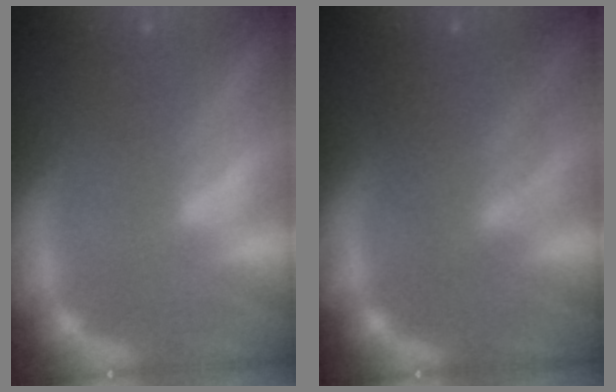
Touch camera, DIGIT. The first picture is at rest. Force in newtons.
{"total": 6.0}